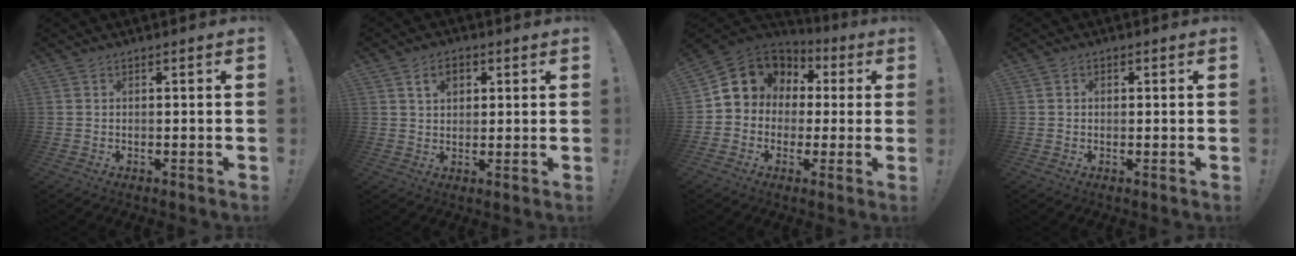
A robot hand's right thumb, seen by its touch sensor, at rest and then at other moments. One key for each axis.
{"total": 5.6, "fx": 2.2, "fy": 3.8, "fz": 3.4, "tx": -0.050, "ty": 0.003, "tz": 0.038}
{"total": 9.2, "fx": 2.2, "fy": 8.4, "fz": 2.9, "tx": -0.039, "ty": -0.016, "tz": 0.051}
{"total": 1.1, "fx": -0.2, "fy": 1.0, "fz": 0.4, "tx": -0.003, "ty": 0.002, "tz": -0.005}